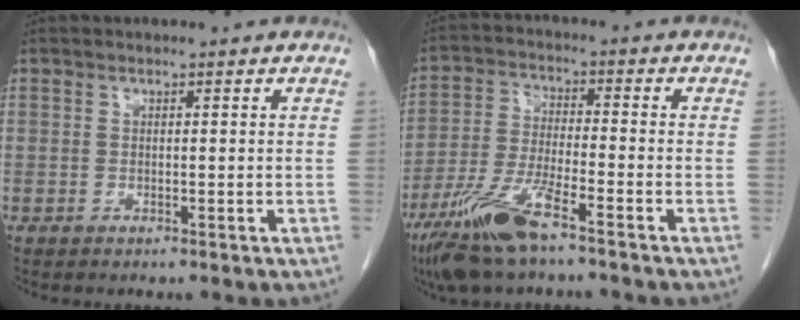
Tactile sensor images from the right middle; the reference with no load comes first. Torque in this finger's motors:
{"motor_torque": [1.17, -0.97, 0.62, 0.16]}